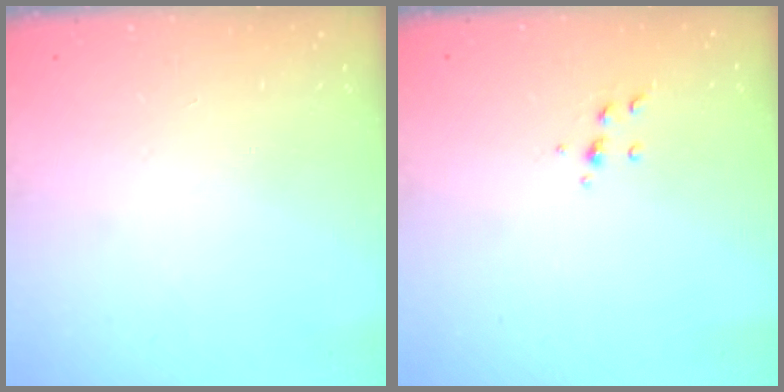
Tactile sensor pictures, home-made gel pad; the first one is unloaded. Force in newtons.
{"total": 4.8, "press": 4.8, "slide": 0.5}